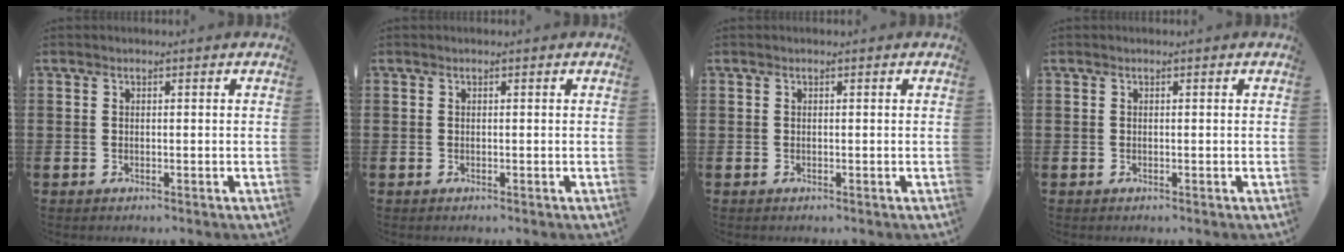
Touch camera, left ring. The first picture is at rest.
{"total": 0.0}
{"total": 0.0}
{"total": 0.0}